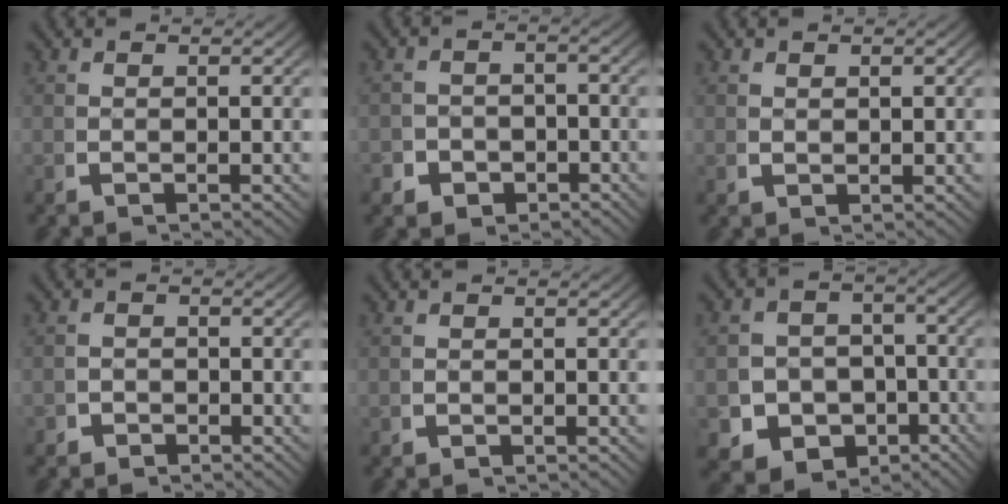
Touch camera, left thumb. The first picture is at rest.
{"total": 3.7, "force": [-2.3, 2.8, 1.0], "torque": [-0.012, -0.018, -0.035]}
{"total": 1.0, "force": [0.8, 0.5, 0.4], "torque": [-0.005, -0.002, 0.022]}
{"total": 1.6, "force": [-1.3, 0.8, 0.0], "torque": [0.002, -0.011, -0.023]}
{"total": 0.0}
{"total": 13.8, "force": [-6.2, 11.4, 4.6], "torque": [-0.091, -0.063, -0.091]}